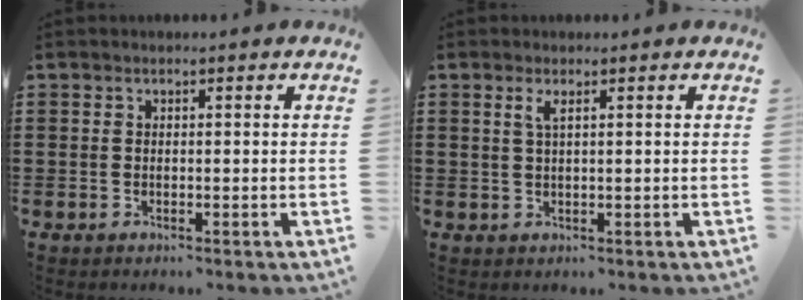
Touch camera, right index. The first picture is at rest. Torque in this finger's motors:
{"motor_torque": [0.18, -0.14, 0.18, 0.06]}